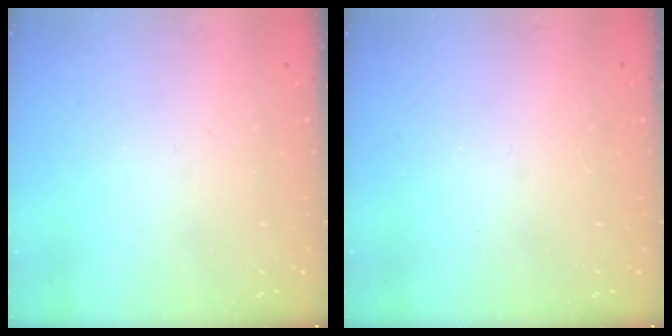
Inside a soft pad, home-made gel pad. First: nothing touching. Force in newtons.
{"total": 2.6, "press": 2.6, "slide": 0.4}